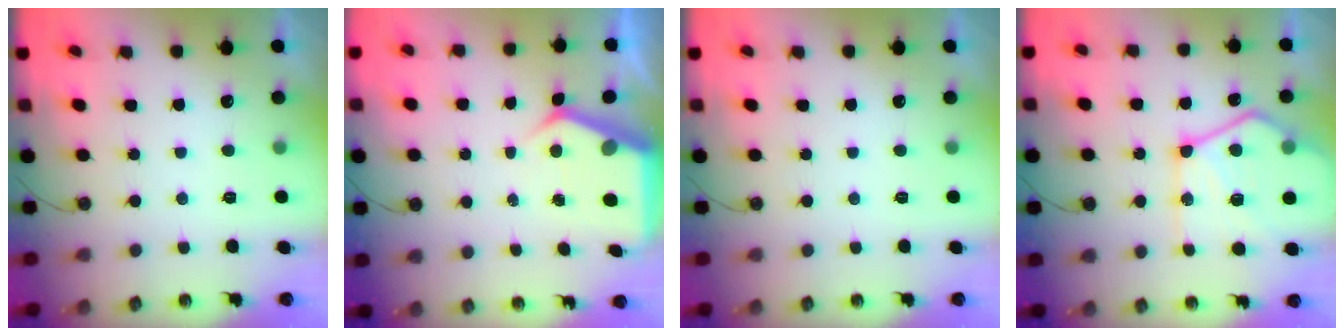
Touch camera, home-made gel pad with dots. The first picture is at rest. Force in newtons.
{"total": 5.8, "press": 5.7, "slide": 0.8}
{"total": 0.0}
{"total": 20.4, "press": 20.3, "slide": 2.2}